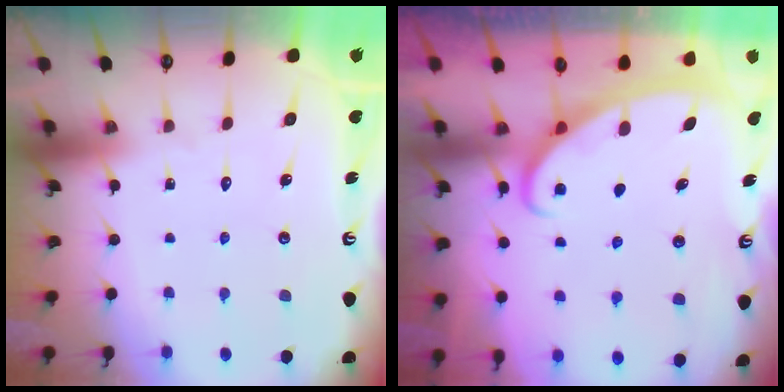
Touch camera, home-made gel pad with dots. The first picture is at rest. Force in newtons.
{"total": 2.8, "press": 2.8, "slide": 0.4}